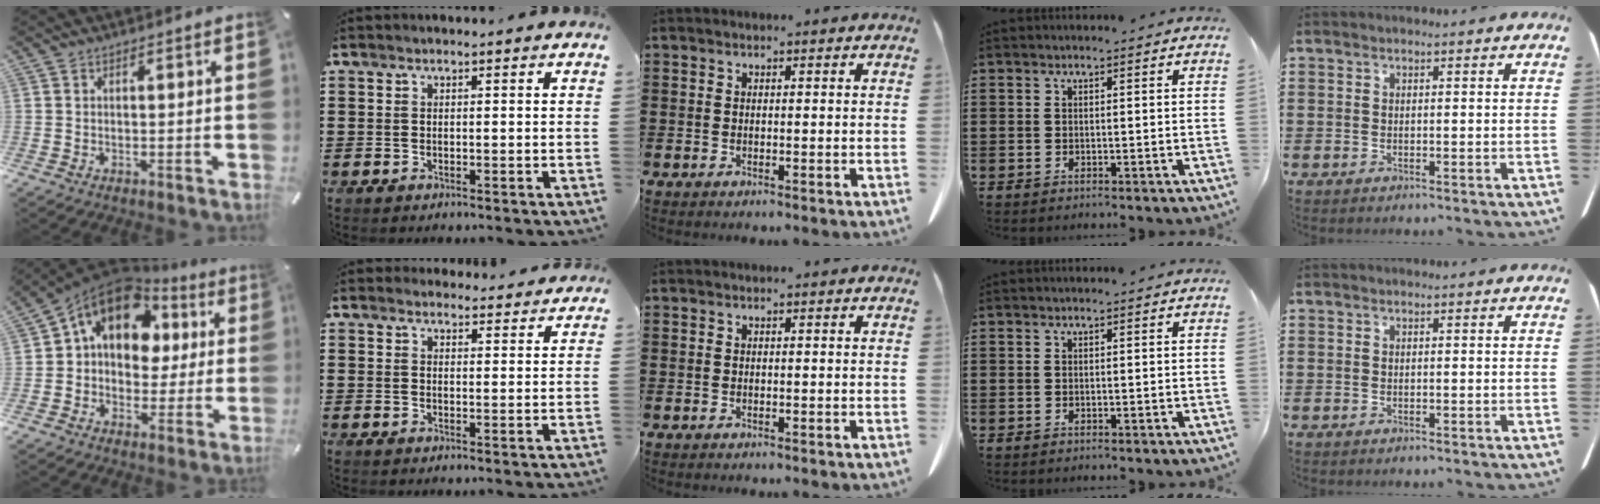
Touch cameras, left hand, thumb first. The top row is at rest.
{"thumb": {"total": 14.5, "force": [5.3, 11.0, 7.8], "torque": [-0.141, -0.025, 0.097]}, "index": {"total": 2.7, "force": [2.6, 0.5, 0.2], "torque": [-0.003, -0.008, 0.048]}}